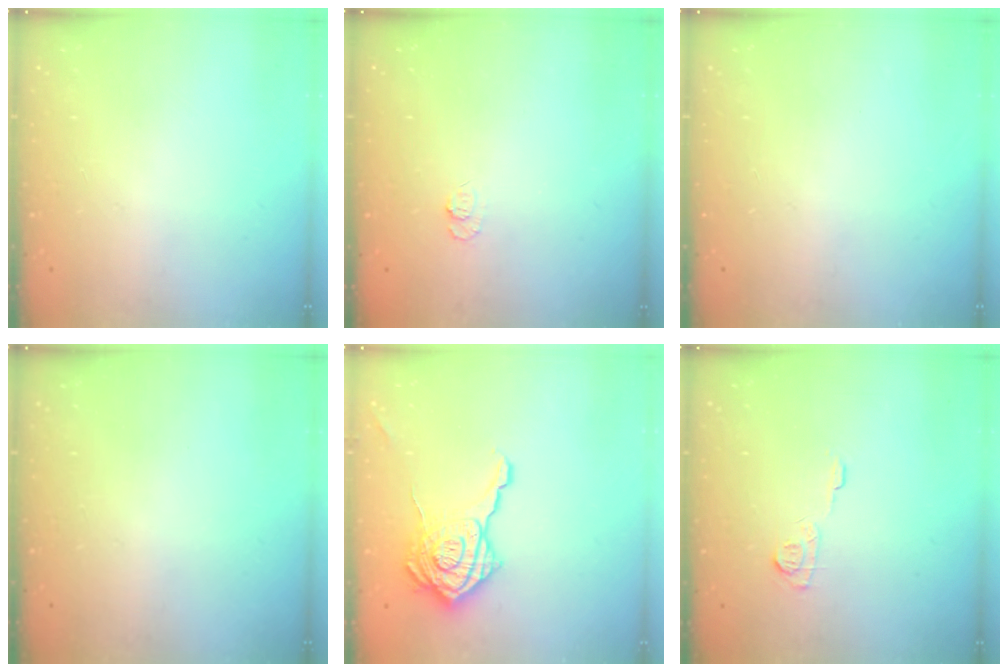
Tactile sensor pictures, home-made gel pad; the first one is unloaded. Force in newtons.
{"total": 4.7, "press": 4.5, "slide": 1.0}
{"total": 0.0}
{"total": 0.0}
{"total": 18.0, "press": 17.9, "slide": 1.0}
{"total": 6.4, "press": 6.3, "slide": 0.8}